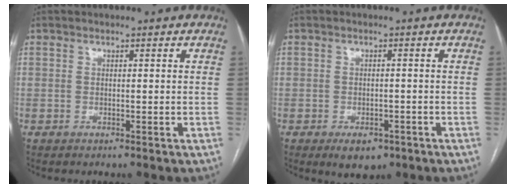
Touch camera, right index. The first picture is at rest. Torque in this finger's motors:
{"motor_torque": [0.00, -0.01, -0.03, -0.03]}